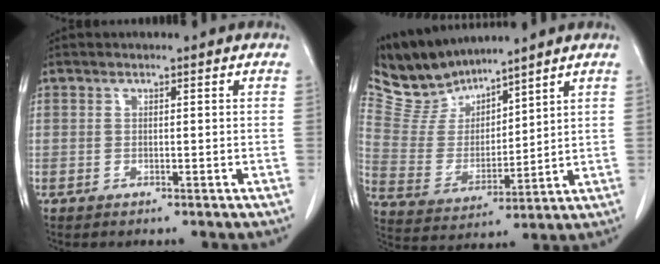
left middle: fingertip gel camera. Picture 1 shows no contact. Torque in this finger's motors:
{"motor_torque": [0.59, -0.64, -0.11, -0.05]}